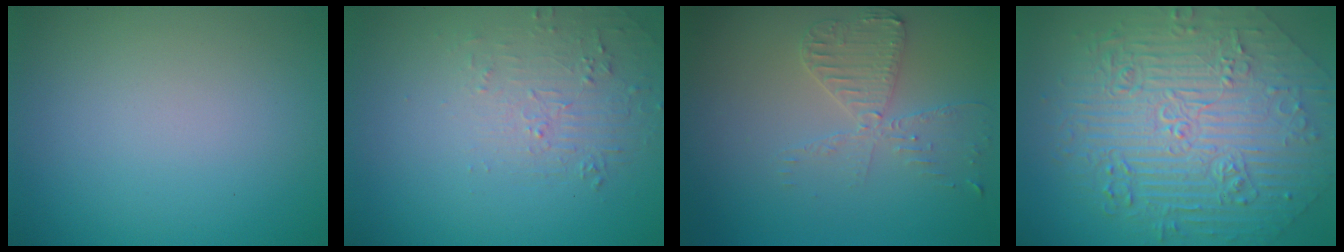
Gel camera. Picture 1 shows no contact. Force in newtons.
{"total": 1.9, "press": 0.8, "slide": 1.7}
{"total": 3.5, "press": 3.0, "slide": 1.8}
{"total": 11.1, "press": 7.5, "slide": 8.2}